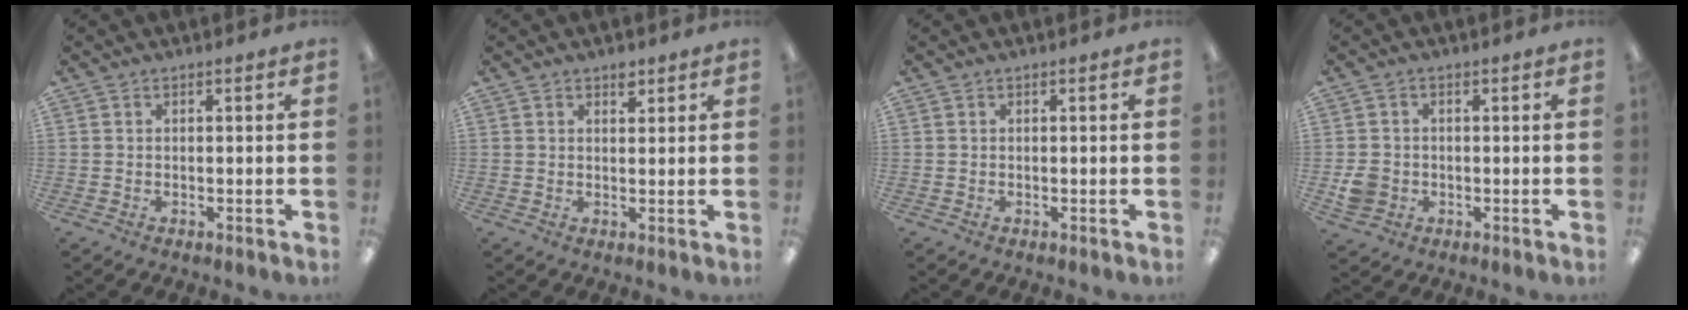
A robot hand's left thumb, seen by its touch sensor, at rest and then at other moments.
{"total": 2.7, "force": [1.8, 1.6, 1.2], "torque": [-0.001, -0.006, 0.027]}
{"total": 0.0}
{"total": 4.9, "force": [-0.9, 4.5, 1.7], "torque": [-0.015, 0.007, -0.013]}